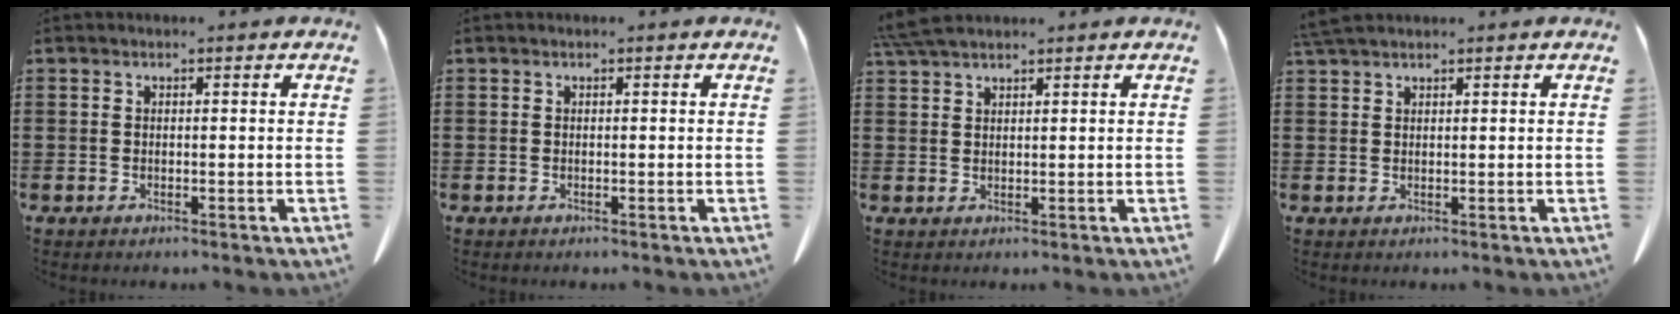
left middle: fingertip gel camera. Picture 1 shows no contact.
{"total": 0.0}
{"total": 3.9, "force": [3.3, 0.6, 1.9], "torque": [-0.049, -0.002, 0.065]}
{"total": 2.3, "force": [2.0, 0.3, 1.2], "torque": [-0.029, 0.001, 0.040]}